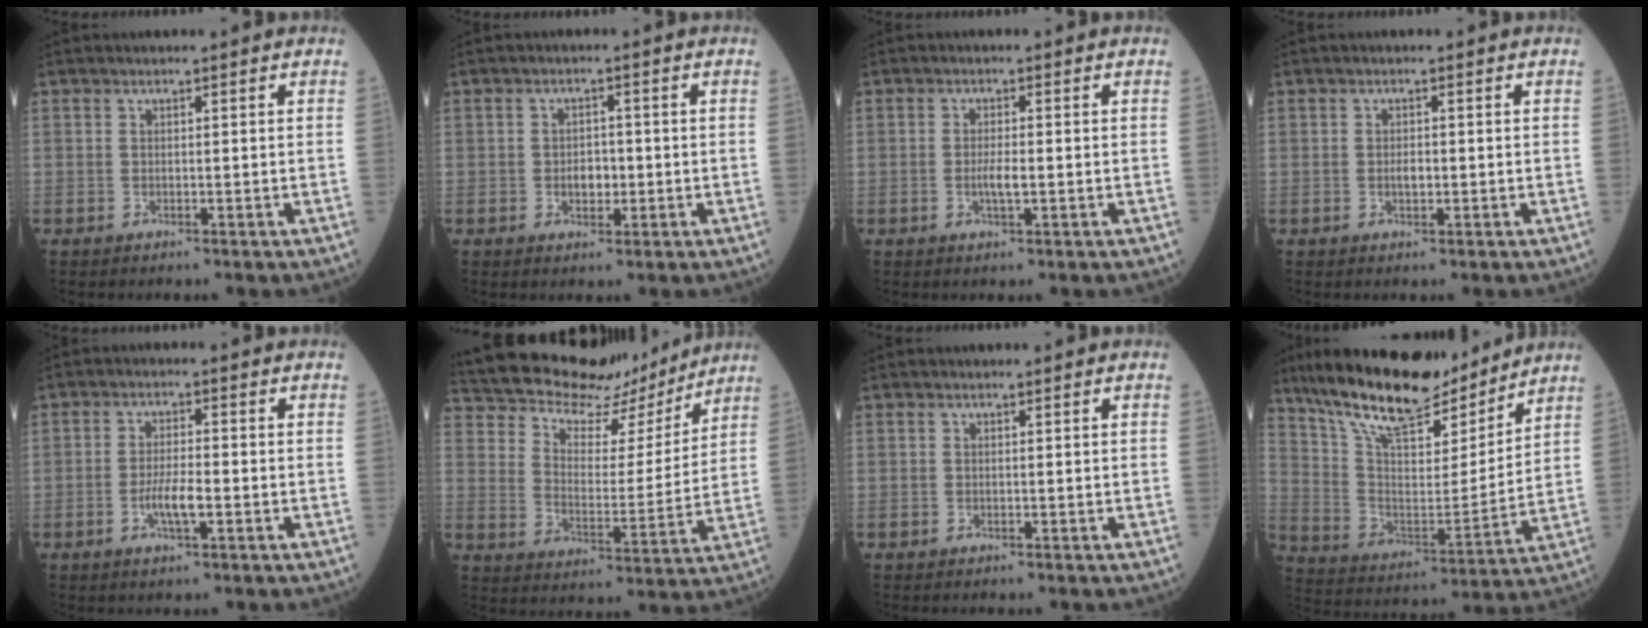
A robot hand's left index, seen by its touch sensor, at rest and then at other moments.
{"total": 2.8, "force": [-0.5, 1.8, 2.0], "torque": [-0.029, 0.004, -0.005]}
{"total": 2.3, "force": [-0.4, 0.4, 2.2], "torque": [-0.047, -0.001, -0.007]}
{"total": 1.3, "force": [-0.1, 0.6, 1.1], "torque": [-0.023, 0.001, -0.002]}
{"total": 4.0, "force": [-1.3, 0.8, 3.7], "torque": [-0.075, -0.001, -0.025]}
{"total": 18.5, "force": [15.6, 7.2, 7.0], "torque": [-0.127, 0.019, 0.231]}
{"total": 0.0}
{"total": 19.8, "force": [16.2, 5.2, 10.0], "torque": [-0.176, 0.003, 0.285]}